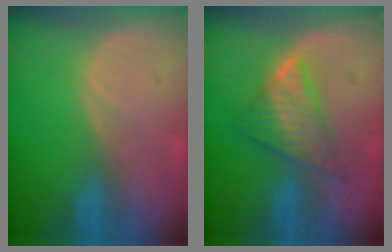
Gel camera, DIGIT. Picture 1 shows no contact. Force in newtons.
{"total": 5.8, "press": 5.8, "slide": 0.5}